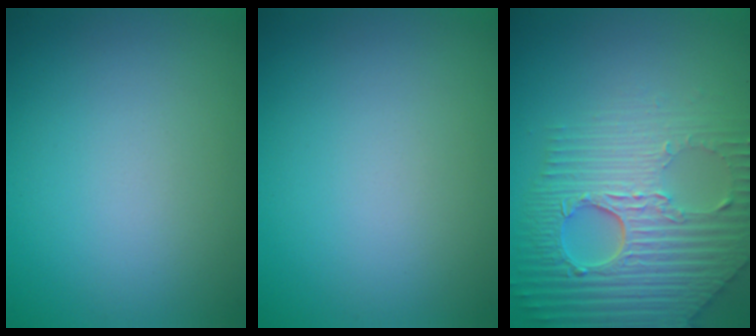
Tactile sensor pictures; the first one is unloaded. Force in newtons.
{"total": 0.0}
{"total": 9.0, "press": 6.1, "slide": 6.6}